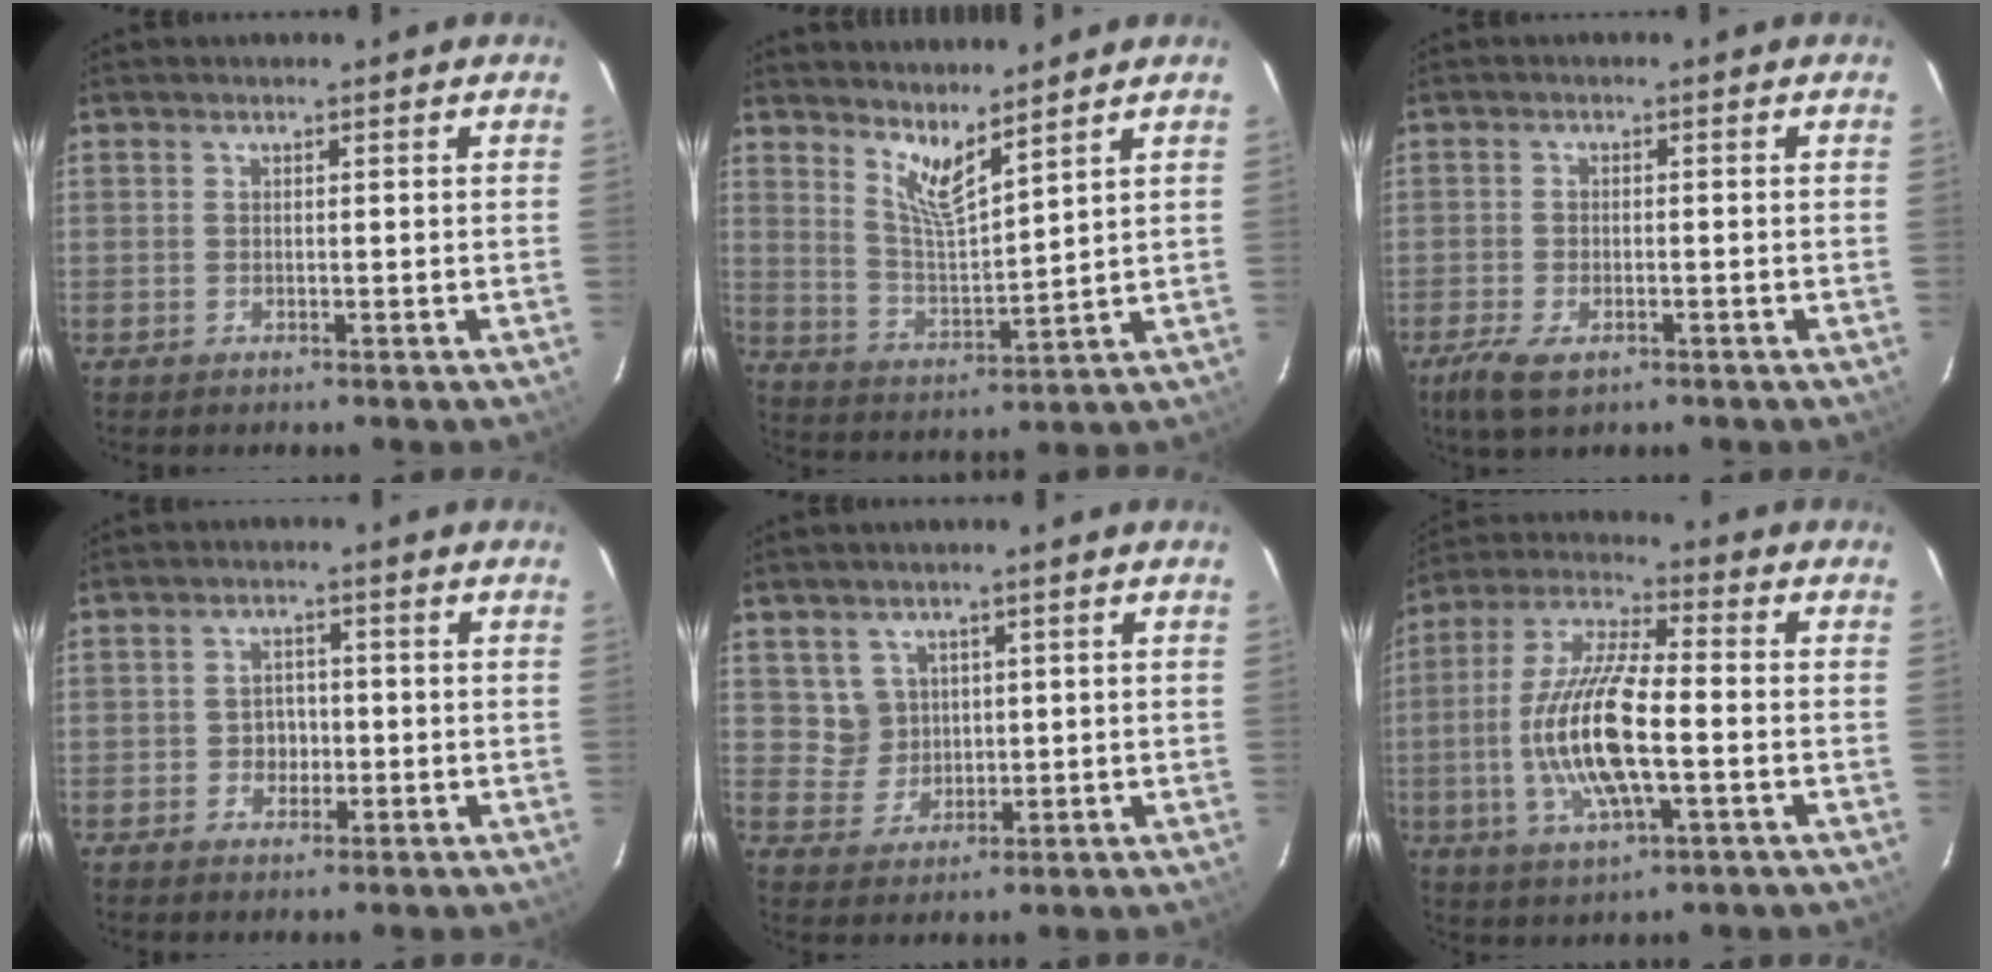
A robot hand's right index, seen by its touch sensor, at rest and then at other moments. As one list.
[{"total": 7.0, "force": [5.6, 0.8, 4.2], "torque": [-0.078, -0.015, 0.112]}, {"total": 6.5, "force": [-4.0, 2.7, 4.3], "torque": [-0.106, -0.021, -0.070]}, {"total": 3.2, "force": [-0.8, 2.8, 1.1], "torque": [-0.020, 0.010, -0.008]}, {"total": 3.8, "force": [1.4, 3.6, 0.3], "torque": [0.001, 0.013, 0.033]}, {"total": 15.8, "force": [-2.8, 4.8, 14.8], "torque": [-0.306, 0.000, -0.056]}]